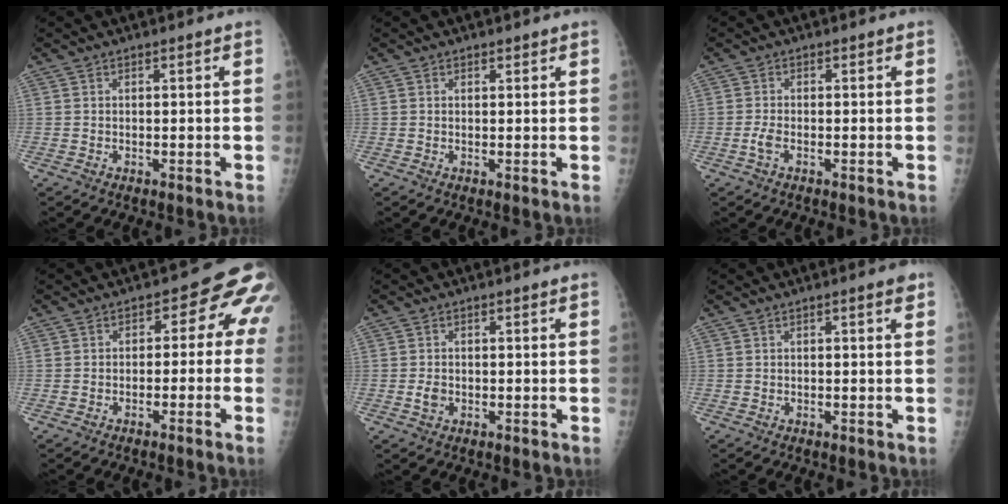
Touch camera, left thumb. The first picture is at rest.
{"total": 1.0, "force": [0.7, 0.6, 0.1], "torque": [0.013, -0.004, 0.006]}
{"total": 1.9, "force": [-0.5, 0.9, 1.6], "torque": [-0.030, 0.000, -0.013]}
{"total": 7.2, "force": [-1.0, 5.2, 4.9], "torque": [-0.015, 0.029, -0.026]}
{"total": 2.1, "force": [-0.3, 1.7, 1.3], "torque": [-0.015, 0.002, -0.005]}
{"total": 1.4, "force": [0.8, 0.3, 1.1], "torque": [-0.013, -0.001, 0.007]}